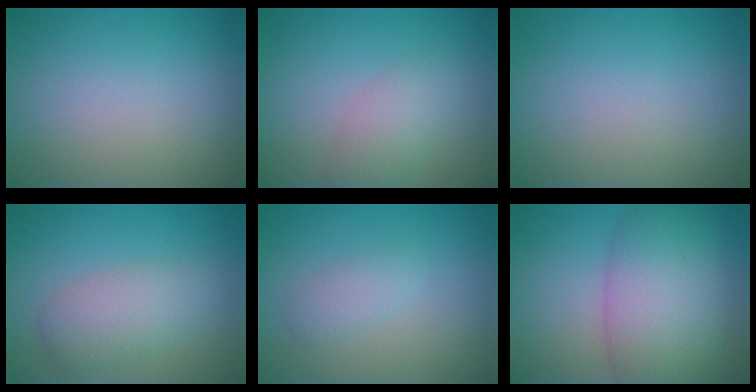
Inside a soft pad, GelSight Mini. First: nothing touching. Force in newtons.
{"total": 2.8, "press": 2.8, "slide": 0.0}
{"total": 0.0}
{"total": 3.8, "press": 3.8, "slide": 0.1}
{"total": 1.8, "press": 1.8, "slide": 0.2}
{"total": 8.6, "press": 8.6, "slide": 0.3}